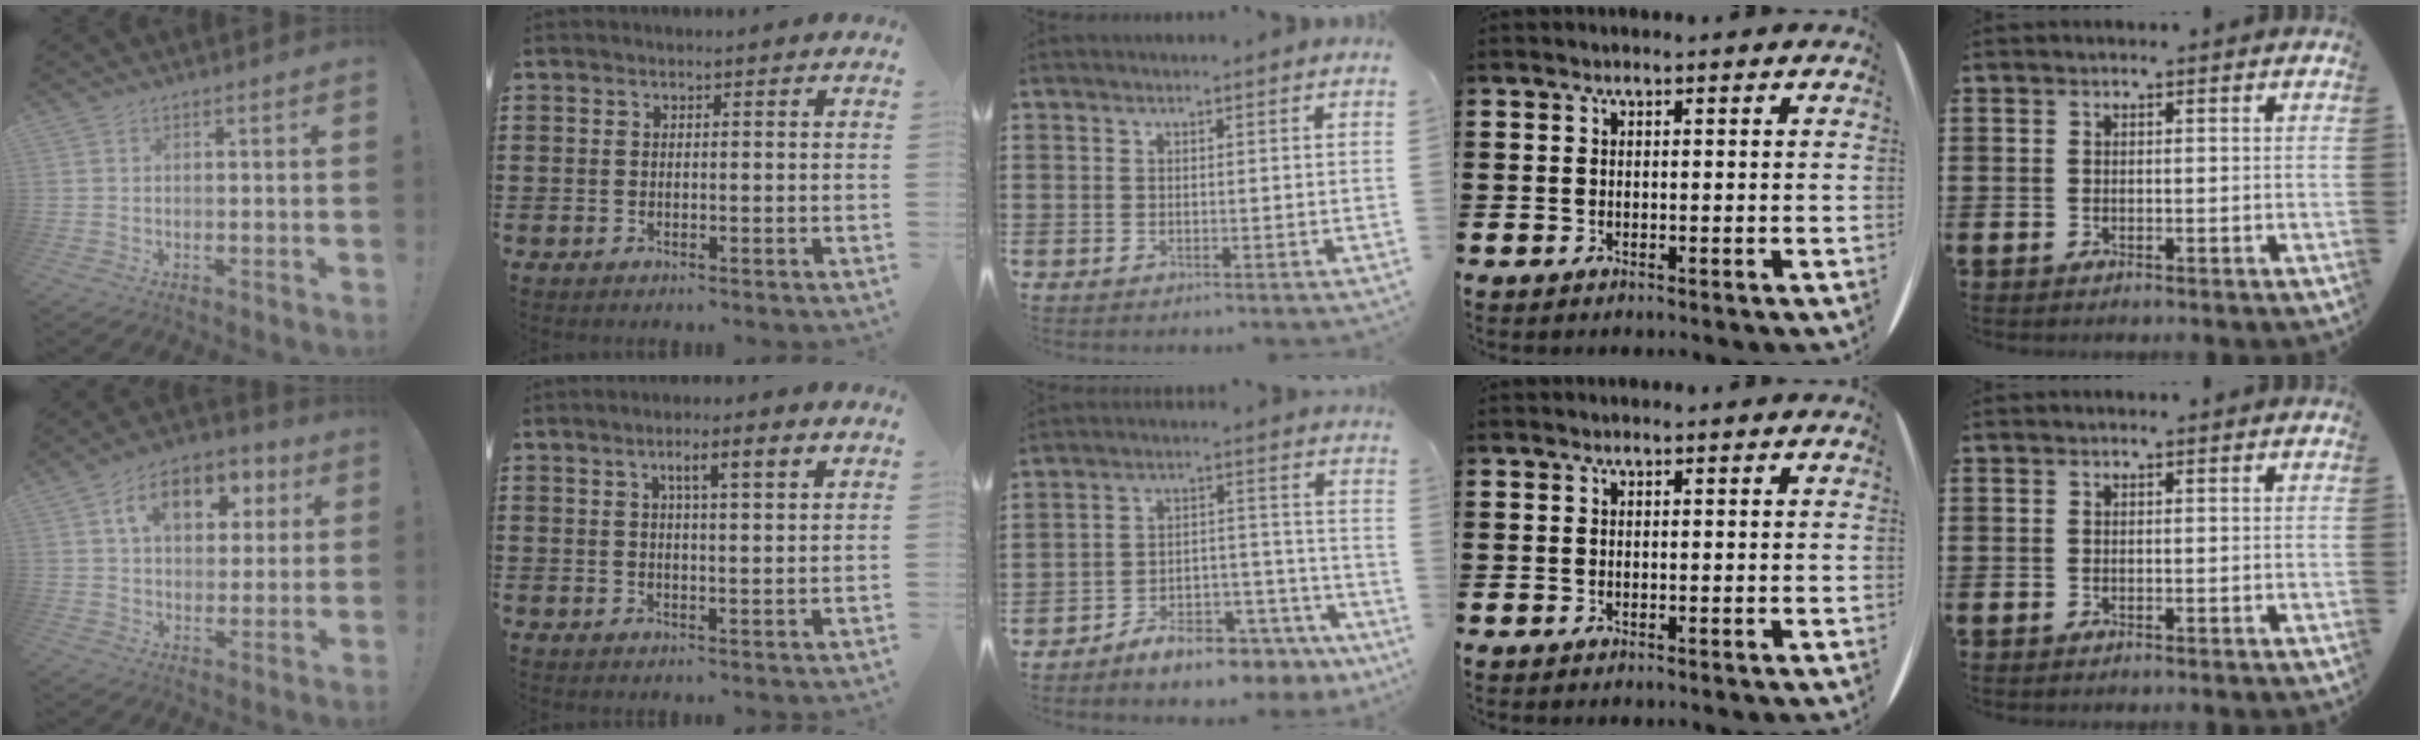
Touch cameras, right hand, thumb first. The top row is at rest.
{"thumb": {"total": 13.4, "force": [5.0, 9.2, 8.5], "torque": [-0.131, -0.006, 0.090]}, "index": {"total": 3.9, "force": [1.5, 0.6, 3.6], "torque": [-0.066, -0.001, 0.019]}, "middle": {"total": 7.3, "force": [-6.9, 1.6, 2.0], "torque": [-0.024, 0.025, -0.126]}}